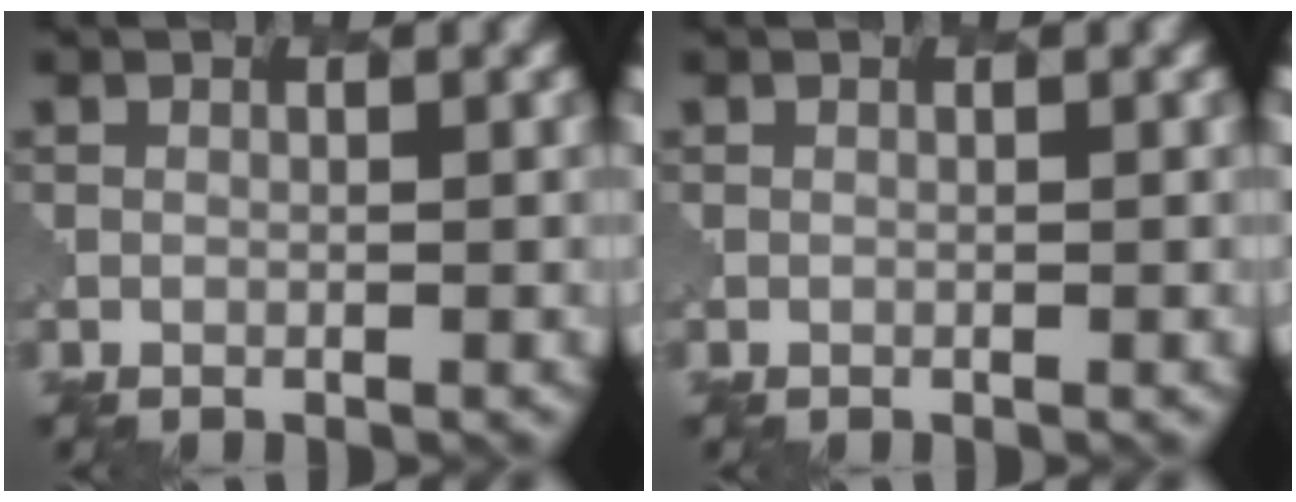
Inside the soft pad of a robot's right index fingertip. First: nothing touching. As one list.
[{"total": 0.0}]